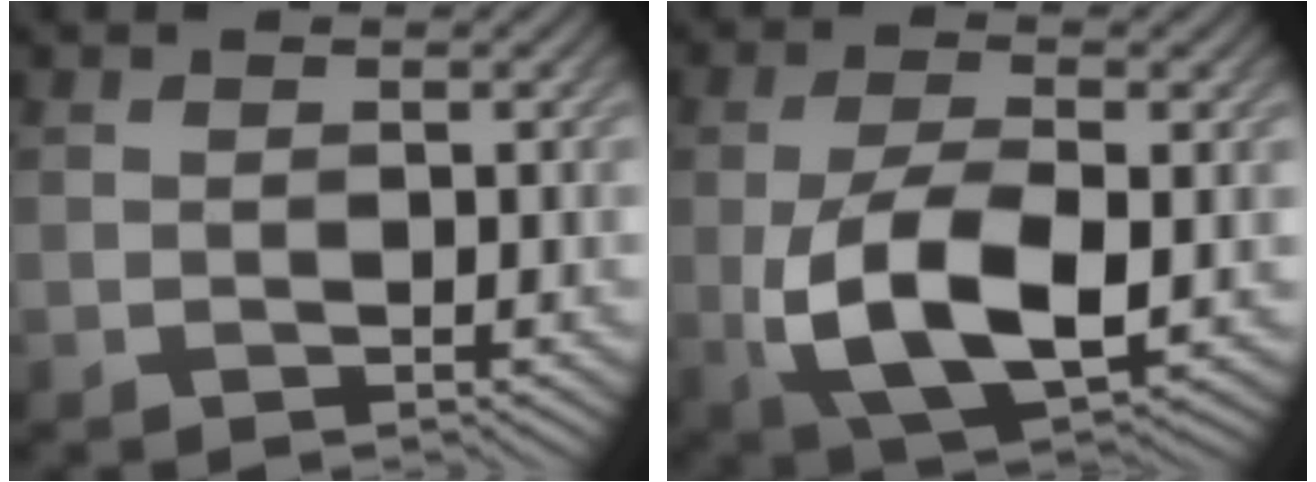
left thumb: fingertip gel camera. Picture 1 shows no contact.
{"total": 10.7, "force": [-1.6, 5.2, 9.3], "torque": [-0.194, -0.014, -0.024]}